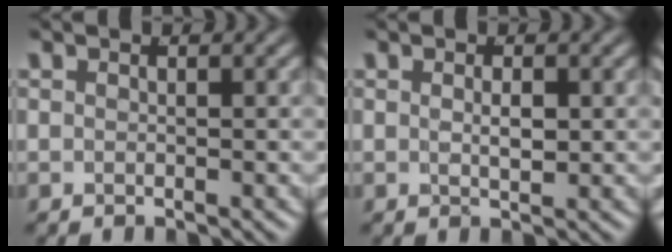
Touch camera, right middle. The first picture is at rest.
{"total": 1.4, "force": [0.2, 0.1, 1.4], "torque": [-0.019, -0.012, 0.013]}